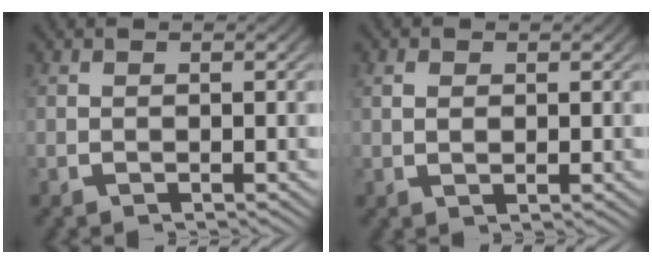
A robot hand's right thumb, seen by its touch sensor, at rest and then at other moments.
{"total": 1.2, "force": [0.5, 0.7, 0.9], "torque": [-0.016, -0.004, 0.014]}